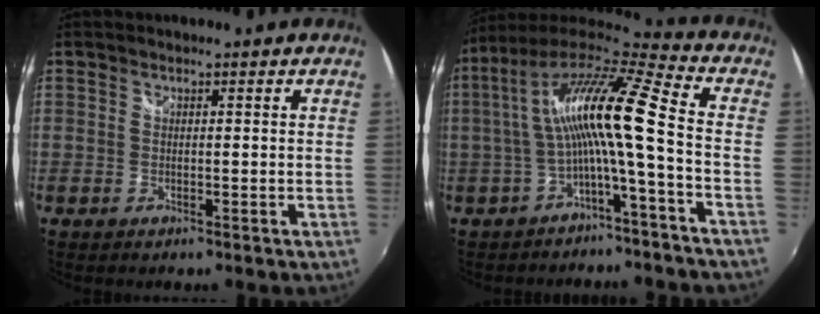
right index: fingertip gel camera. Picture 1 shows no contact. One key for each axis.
{"total": 13.7, "fx": -0.9, "fy": 0.4, "fz": 13.6, "tx": -0.258, "ty": 0.016, "tz": -0.018}